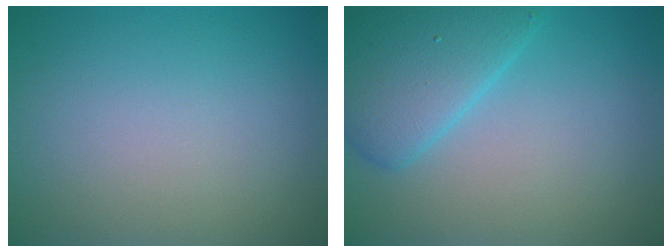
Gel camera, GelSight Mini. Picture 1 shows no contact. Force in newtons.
{"total": 5.4, "press": 5.4, "slide": 0.2}